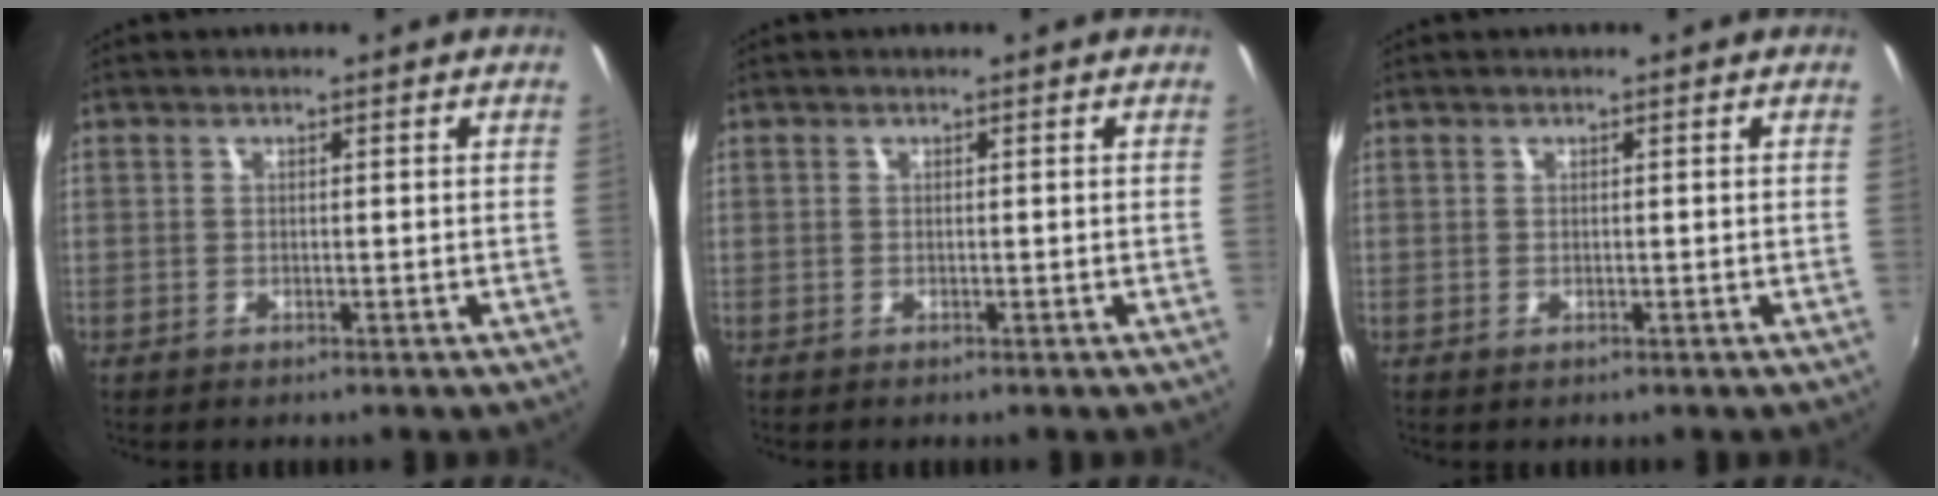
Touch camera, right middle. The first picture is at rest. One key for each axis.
{"total": 0.0}
{"total": 0.0}